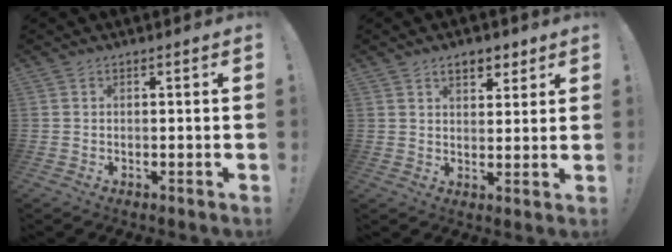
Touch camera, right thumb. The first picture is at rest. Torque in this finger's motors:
{"motor_torque": [0.16, 1.54, 0.01, -0.01, 0.00]}